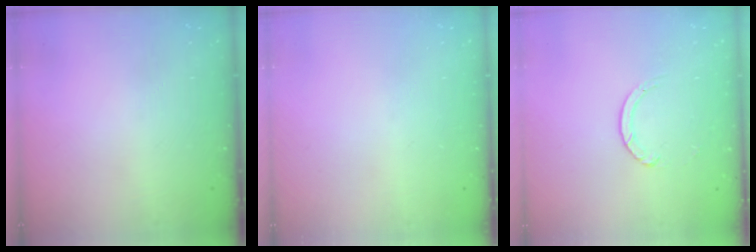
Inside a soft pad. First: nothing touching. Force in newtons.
{"total": 0.0}
{"total": 2.7, "press": 2.7, "slide": 0.3}